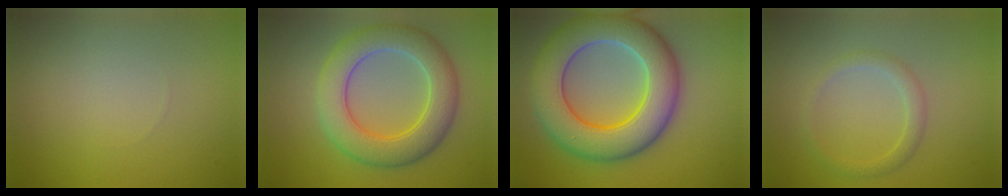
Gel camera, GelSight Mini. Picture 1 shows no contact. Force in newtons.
{"total": 6.9, "press": 6.9, "slide": 0.3}
{"total": 10.8, "press": 10.7, "slide": 0.8}
{"total": 1.7, "press": 1.7, "slide": 0.1}